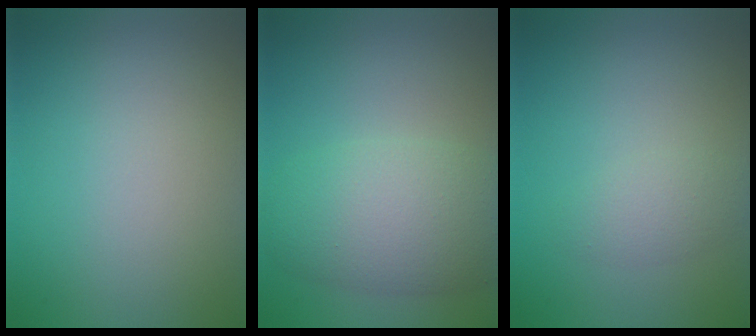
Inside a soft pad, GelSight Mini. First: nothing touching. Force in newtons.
{"total": 6.6, "press": 6.6, "slide": 0.2}
{"total": 1.8, "press": 1.8, "slide": 0.1}